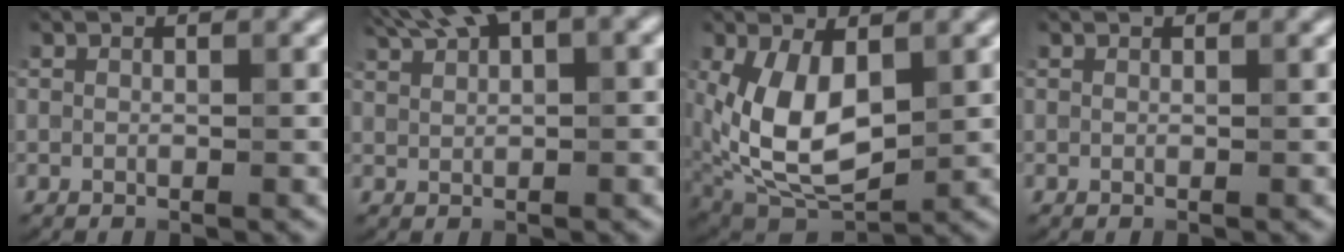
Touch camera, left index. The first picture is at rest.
{"total": 6.0, "force": [4.4, 1.3, 3.9], "torque": [-0.071, 0.025, 0.079]}
{"total": 8.3, "force": [0.8, 4.6, 6.9], "torque": [-0.150, -0.004, 0.017]}
{"total": 0.0}